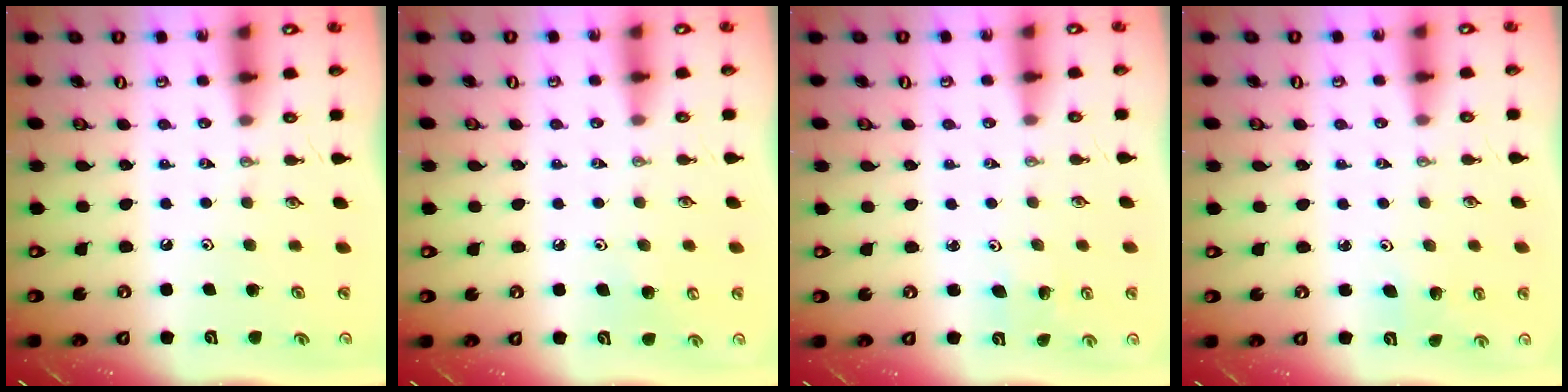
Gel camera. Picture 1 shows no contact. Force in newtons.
{"total": 5.4, "press": 5.4, "slide": 0.7}
{"total": 2.5, "press": 2.5, "slide": 0.2}
{"total": 2.6, "press": 2.5, "slide": 0.9}